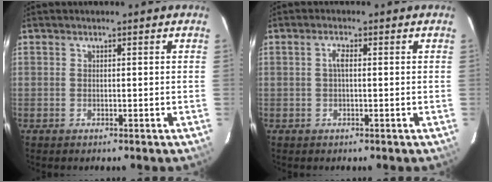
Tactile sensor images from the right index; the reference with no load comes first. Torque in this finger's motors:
{"motor_torque": [0.15, -0.08, 0.18, 0.04]}